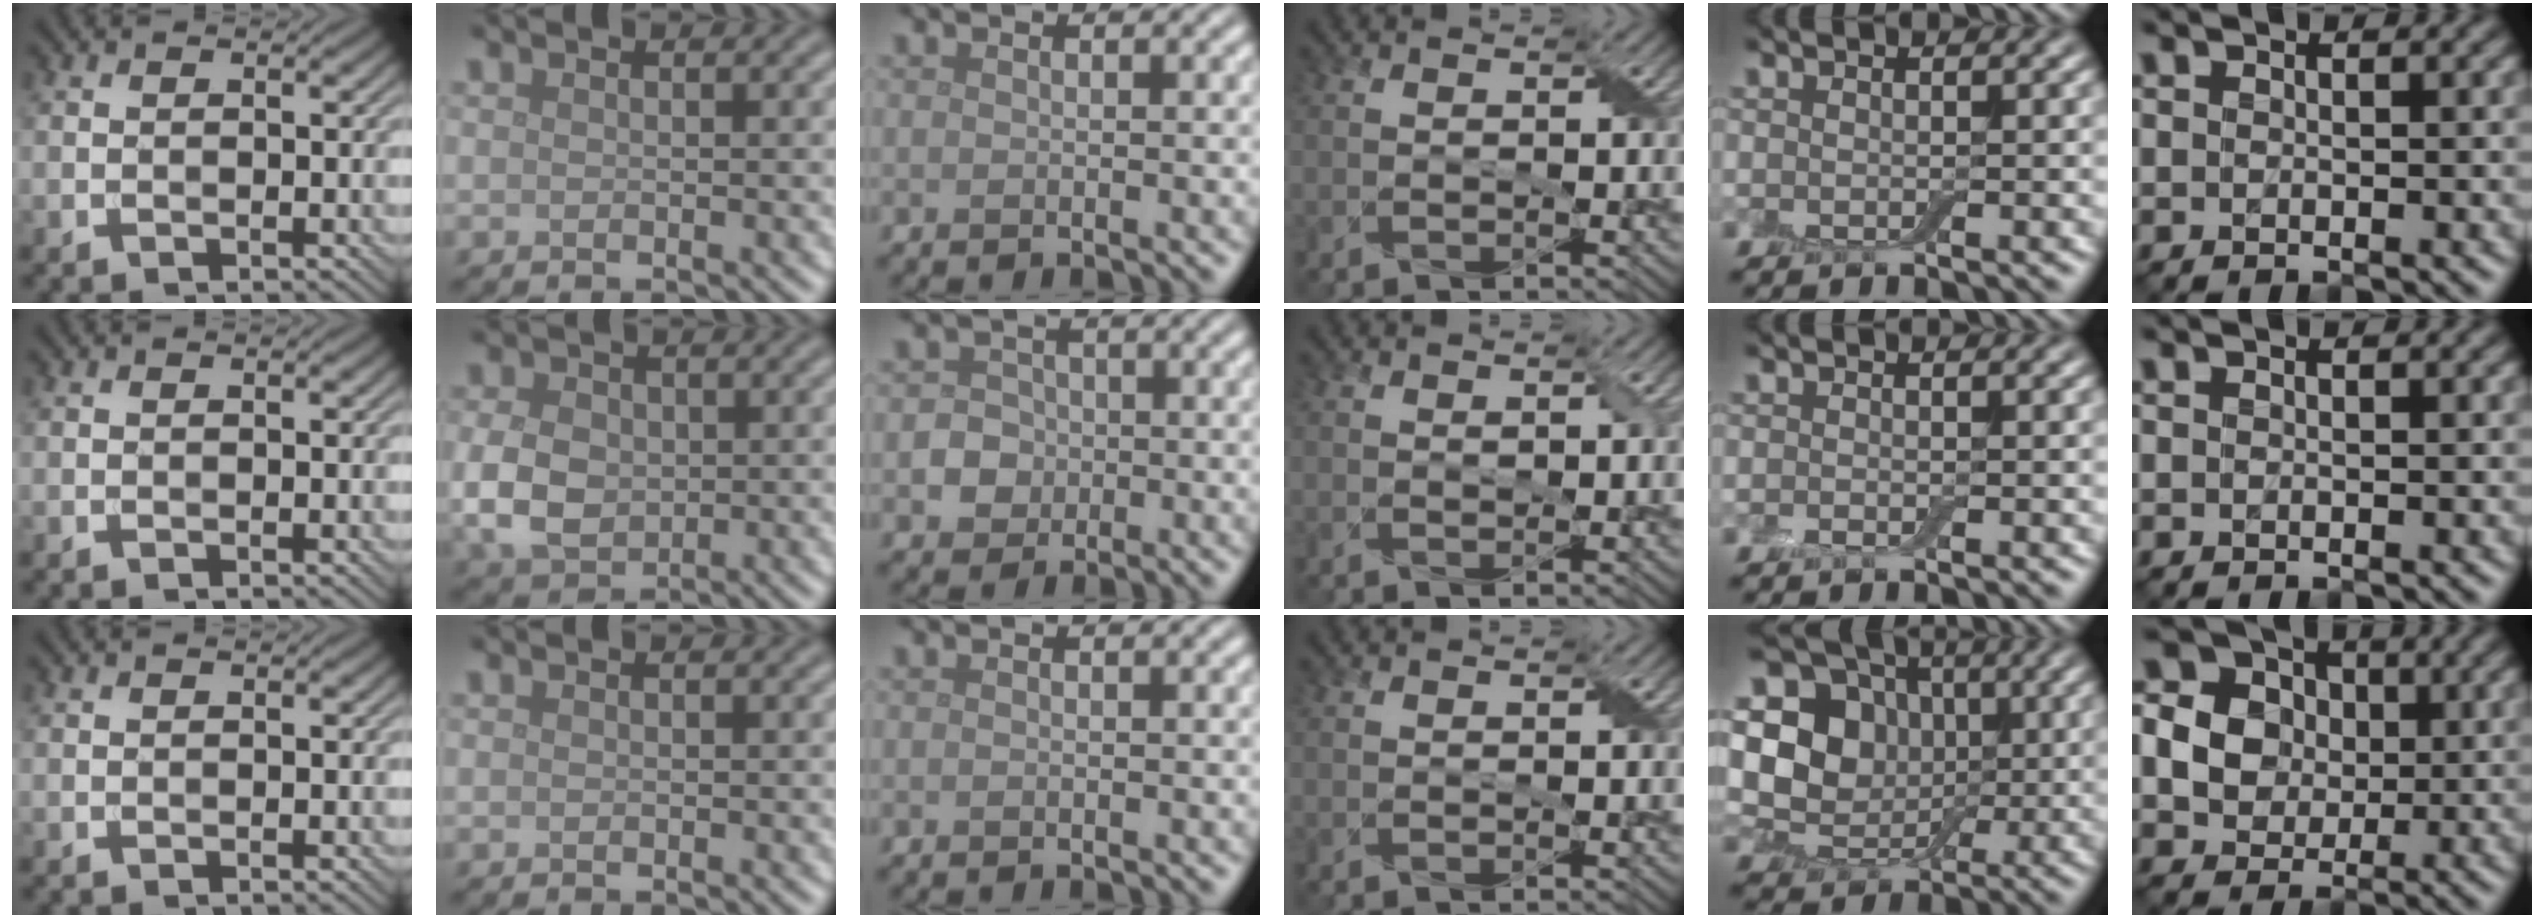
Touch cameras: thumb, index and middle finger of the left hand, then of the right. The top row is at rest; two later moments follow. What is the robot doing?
{"motion": "fold", "object": "aluminum foil"}